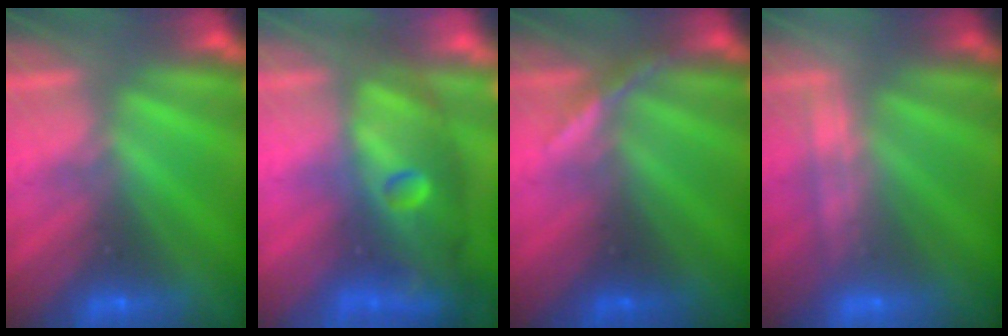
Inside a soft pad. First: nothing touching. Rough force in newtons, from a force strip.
{"total": 8.9}
{"total": 3.0}
{"total": 2.2}